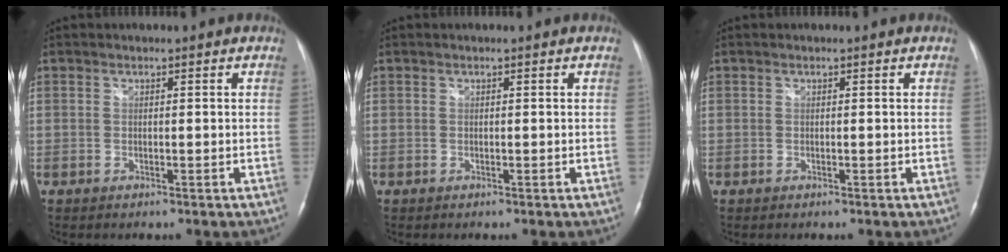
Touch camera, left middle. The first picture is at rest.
{"total": 0.0}
{"total": 0.0}